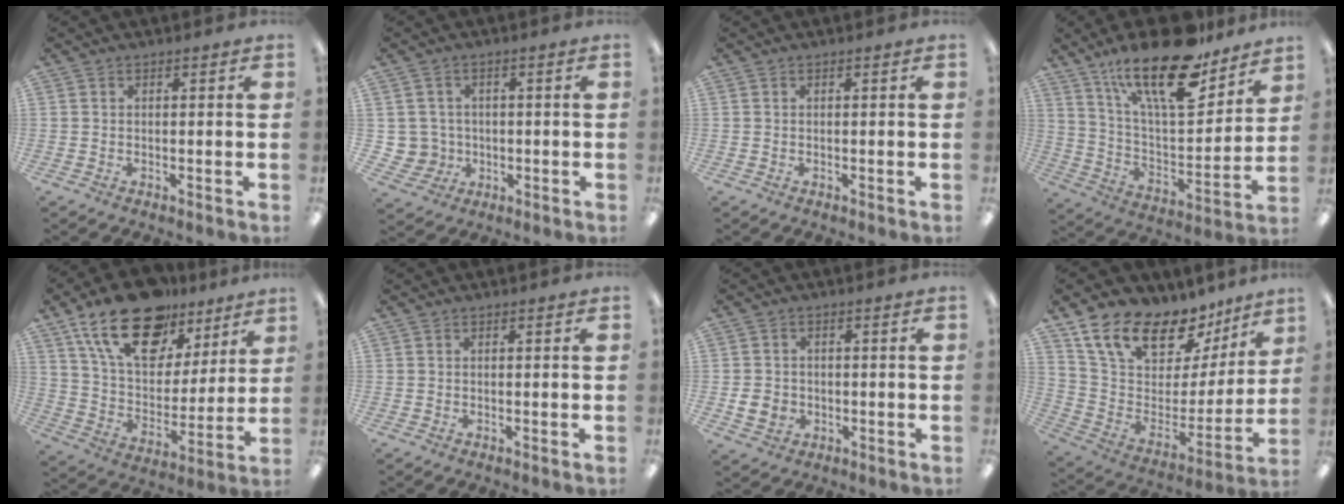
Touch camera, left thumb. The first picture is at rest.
{"total": 5.2, "force": [0.3, 5.2, 0.5], "torque": [-0.025, 0.005, 0.009]}
{"total": 0.0}
{"total": 24.1, "force": [16.3, 8.9, 15.3], "torque": [-0.246, -0.099, 0.277]}
{"total": 21.6, "force": [14.1, 11.7, 11.4], "torque": [-0.200, -0.069, 0.250]}
{"total": 0.0}
{"total": 4.6, "force": [-1.0, 4.1, 2.0], "torque": [-0.033, 0.002, -0.018]}
{"total": 19.1, "force": [14.5, 9.0, 8.6], "torque": [-0.154, -0.103, 0.258]}